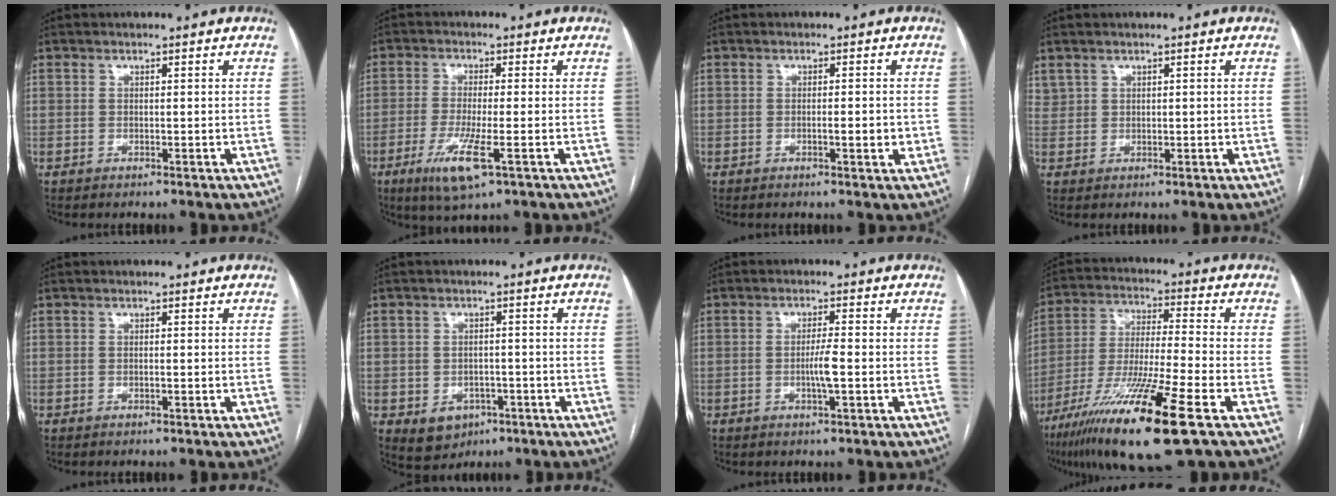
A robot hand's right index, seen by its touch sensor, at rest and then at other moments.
{"total": 7.3, "force": [-3.3, 0.7, 6.5], "torque": [-0.131, -0.020, -0.058]}
{"total": 2.3, "force": [-0.4, 0.5, 2.2], "torque": [-0.035, 0.000, -0.005]}
{"total": 1.8, "force": [1.4, 1.1, 0.4], "torque": [-0.006, 0.009, 0.033]}
{"total": 0.0}
{"total": 5.4, "force": [-2.1, 4.6, 1.9], "torque": [-0.025, 0.004, -0.018]}
{"total": 3.1, "force": [-0.7, -0.1, 3.1], "torque": [-0.058, -0.003, -0.013]}
{"total": 18.4, "force": [-10.1, 0.3, 15.4], "torque": [-0.294, -0.047, -0.183]}